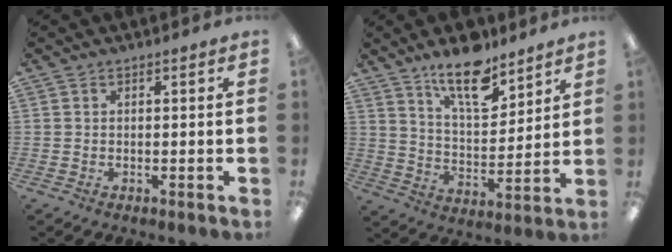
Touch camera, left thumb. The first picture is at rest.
{"total": 14.0, "force": [10.7, 5.1, 7.4], "torque": [-0.116, -0.062, 0.186]}